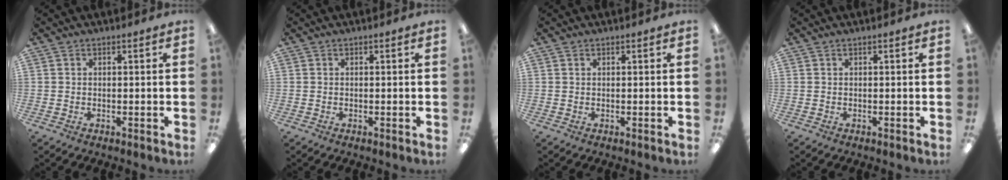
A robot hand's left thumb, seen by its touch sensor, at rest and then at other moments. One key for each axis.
{"total": 0.0}
{"total": 0.6, "fx": 0.3, "fy": 0.3, "fz": 0.3, "tx": -0.006, "ty": 0.003, "tz": 0.005}
{"total": 0.0}